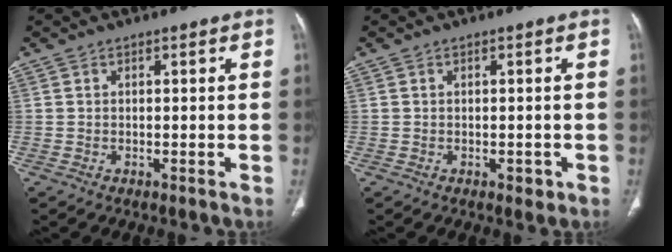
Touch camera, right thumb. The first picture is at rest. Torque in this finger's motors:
{"motor_torque": [0.17, 0.60, -0.16, 0.07, 0.01]}